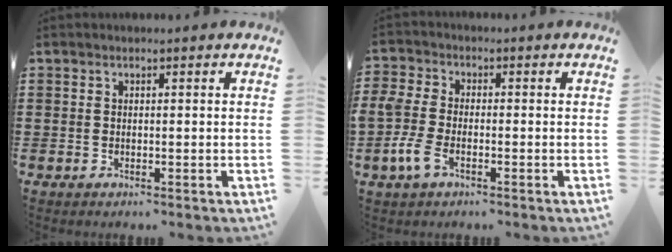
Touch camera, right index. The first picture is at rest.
{"total": 5.4, "force": [-2.3, 2.8, 4.0], "torque": [-0.113, -0.003, -0.054]}